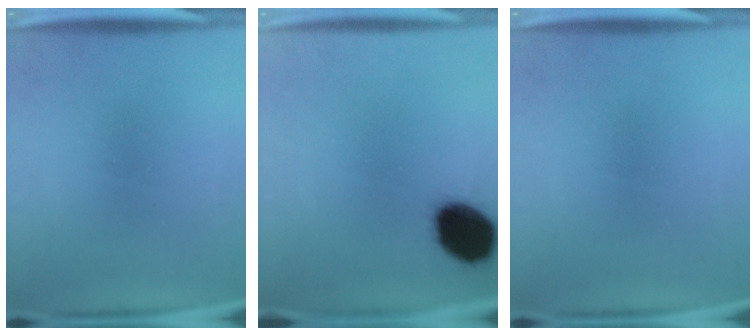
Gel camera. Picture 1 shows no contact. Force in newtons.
{"total": 16.0}
{"total": 0.0}